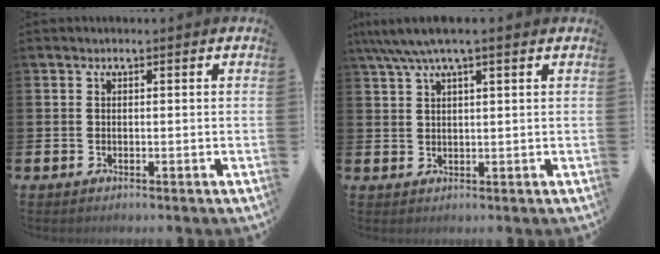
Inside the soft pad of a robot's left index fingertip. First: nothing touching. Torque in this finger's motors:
{"motor_torque": [0.34, -0.43, 1.05, 0.21]}